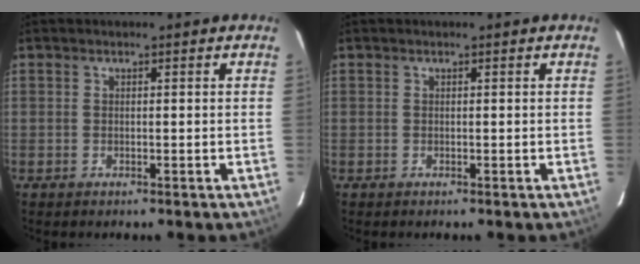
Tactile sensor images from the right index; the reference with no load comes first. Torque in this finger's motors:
{"motor_torque": [0.00, 0.00, 0.00, 0.00]}